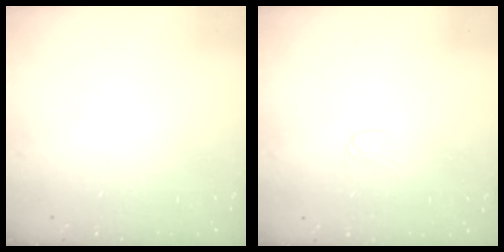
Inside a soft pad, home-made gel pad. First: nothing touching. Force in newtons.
{"total": 4.5, "press": 4.5, "slide": 0.4}